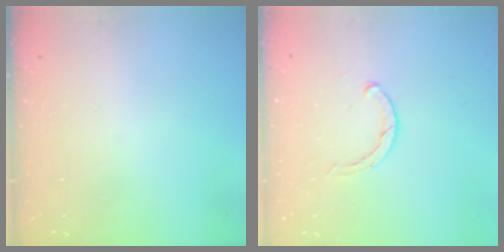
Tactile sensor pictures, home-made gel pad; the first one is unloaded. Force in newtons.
{"total": 1.9, "press": 1.8, "slide": 0.3}